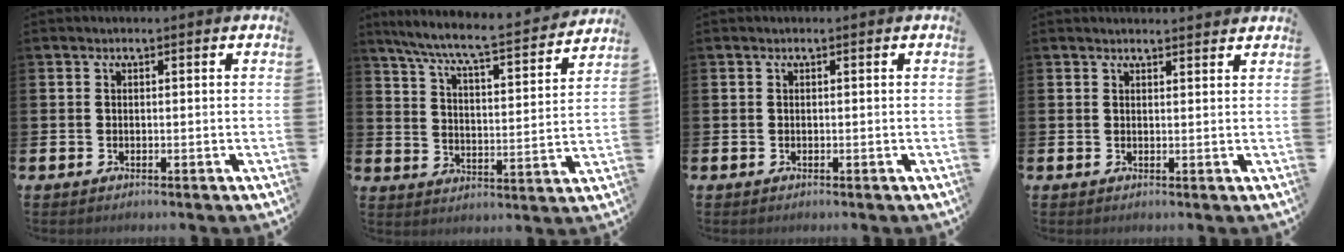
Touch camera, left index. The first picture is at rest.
{"total": 7.6, "force": [6.9, 0.6, 3.2], "torque": [-0.086, -0.055, 0.113]}
{"total": 0.0}
{"total": 1.5, "force": [1.5, 0.0, 0.0], "torque": [0.008, -0.010, 0.026]}